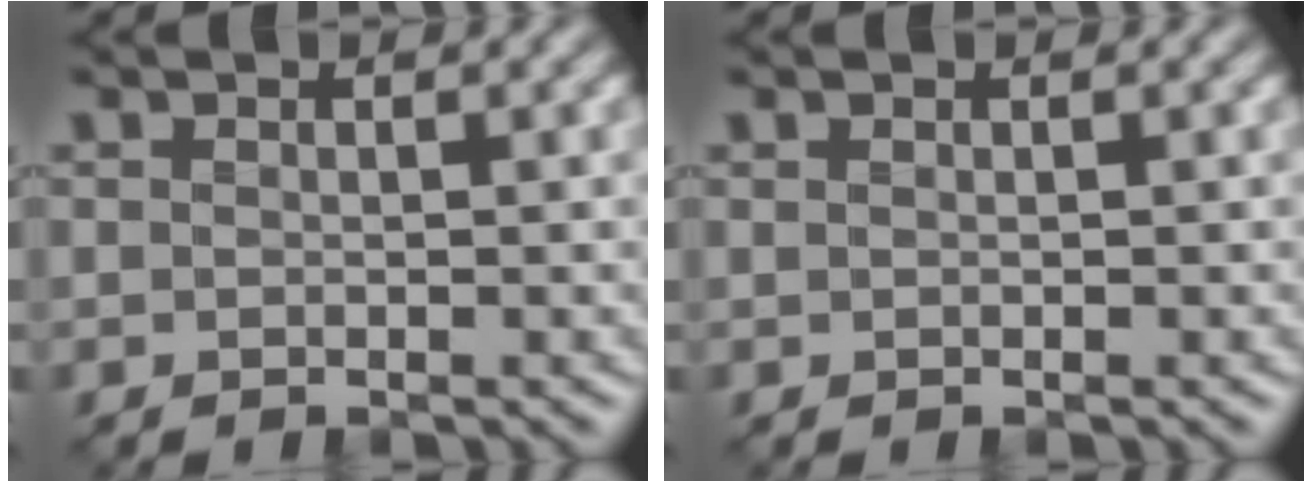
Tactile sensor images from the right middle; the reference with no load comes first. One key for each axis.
{"total": 0.0}